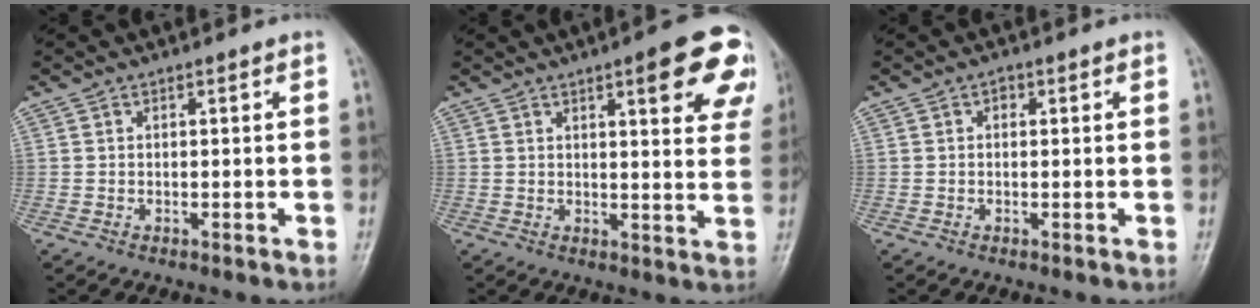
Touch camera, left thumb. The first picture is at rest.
{"total": 13.7, "force": [6.5, 3.7, 11.4], "torque": [-0.102, -0.022, 0.073]}
{"total": 1.2, "force": [0.3, 0.8, 0.7], "torque": [-0.002, 0.003, 0.001]}